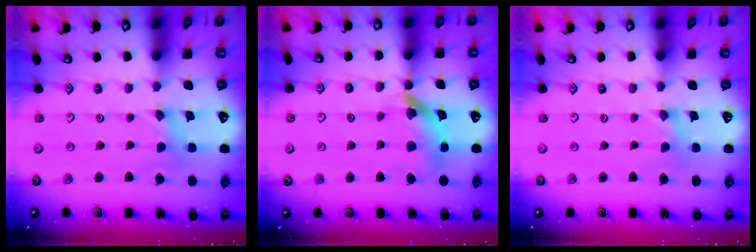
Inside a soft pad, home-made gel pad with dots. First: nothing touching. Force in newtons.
{"total": 12.9, "press": 12.8, "slide": 1.6}
{"total": 0.0}